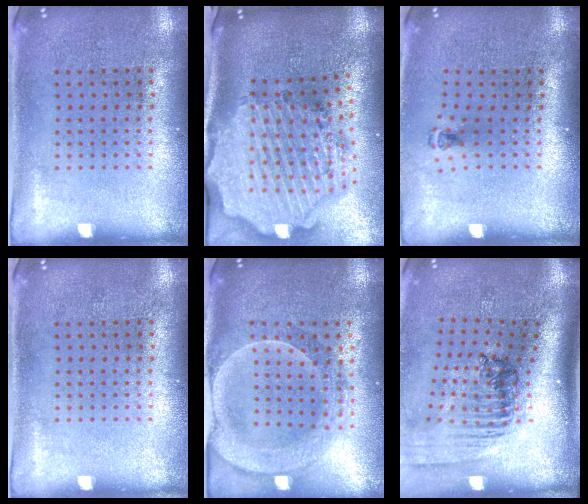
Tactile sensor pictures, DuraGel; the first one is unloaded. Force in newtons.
{"total": 3.8, "press": 3.2, "slide": 2.1}
{"total": 0.5, "press": 0.4, "slide": 0.4}
{"total": 0.0}
{"total": 2.2, "press": 2.0, "slide": 0.9}
{"total": 1.8, "press": 1.4, "slide": 1.2}